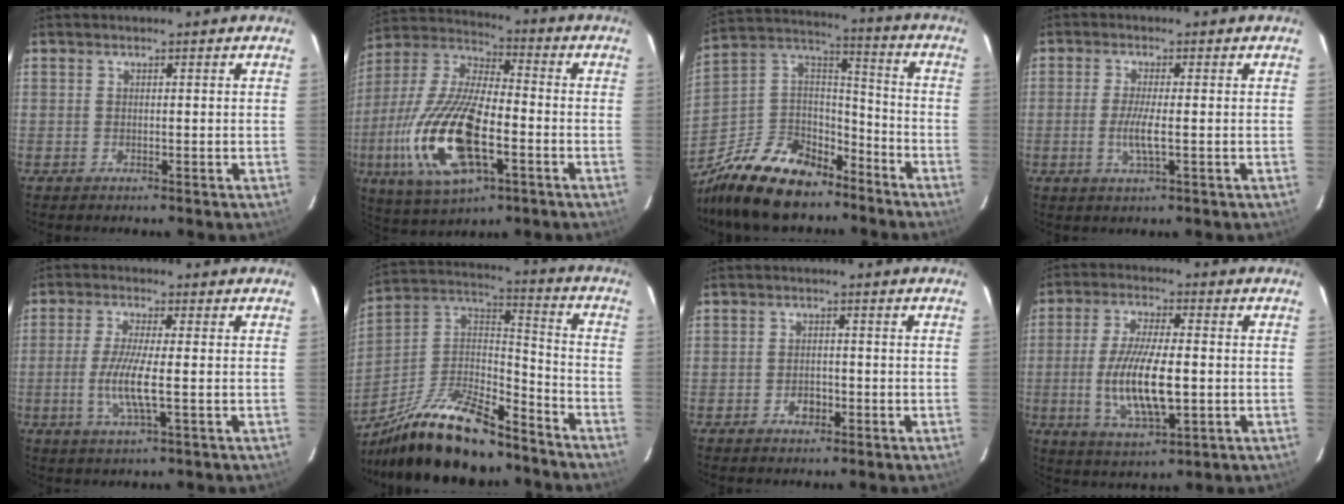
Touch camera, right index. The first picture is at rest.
{"total": 21.6, "force": [-6.3, 8.7, 18.7], "torque": [-0.405, -0.022, -0.117]}
{"total": 20.4, "force": [-14.4, 11.2, 9.2], "torque": [-0.223, 0.038, -0.237]}
{"total": 4.3, "force": [-0.9, 0.3, 4.2], "torque": [-0.084, -0.009, -0.019]}
{"total": 7.3, "force": [-1.4, 0.6, 7.1], "torque": [-0.145, -0.011, -0.030]}
{"total": 23.3, "force": [-18.0, 7.2, 13.0], "torque": [-0.260, -0.006, -0.299]}
{"total": 2.6, "force": [-1.2, 1.9, 1.4], "torque": [-0.025, 0.006, -0.018]}
{"total": 13.1, "force": [-1.9, 4.0, 12.3], "torque": [-0.241, -0.012, -0.031]}